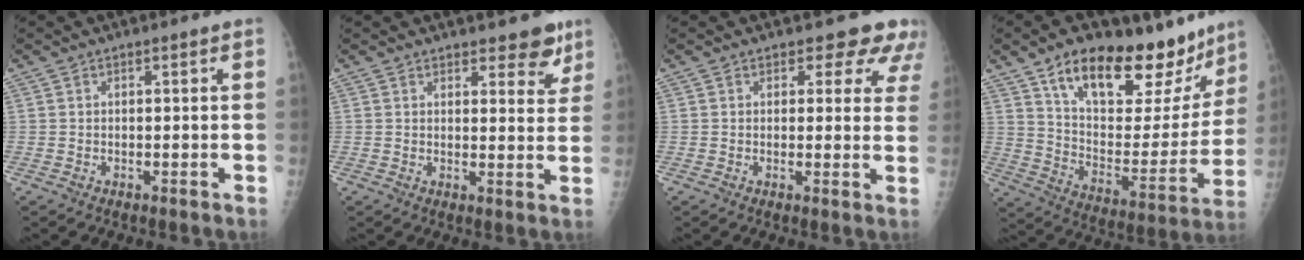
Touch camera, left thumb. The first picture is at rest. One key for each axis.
{"total": 5.5, "fx": 4.2, "fy": 2.5, "fz": 2.6, "tx": 0.001, "ty": -0.026, "tz": 0.049}
{"total": 7.3, "fx": 5.9, "fy": 3.8, "fz": 2.0, "tx": 0.025, "ty": -0.025, "tz": 0.047}
{"total": 26.2, "fx": 18.0, "fy": 11.6, "fz": 15.0, "tx": -0.171, "ty": -0.068, "tz": 0.283}